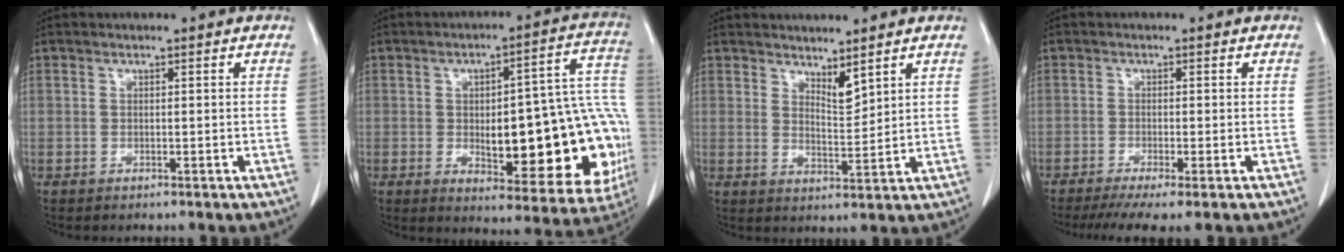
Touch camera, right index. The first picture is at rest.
{"total": 23.9, "force": [-3.4, 7.4, 22.5], "torque": [-0.205, 0.035, -0.019]}
{"total": 3.5, "force": [2.8, 0.8, 1.9], "torque": [-0.036, -0.012, 0.059]}
{"total": 5.7, "force": [-4.1, 0.2, 3.9], "torque": [-0.059, -0.013, -0.066]}